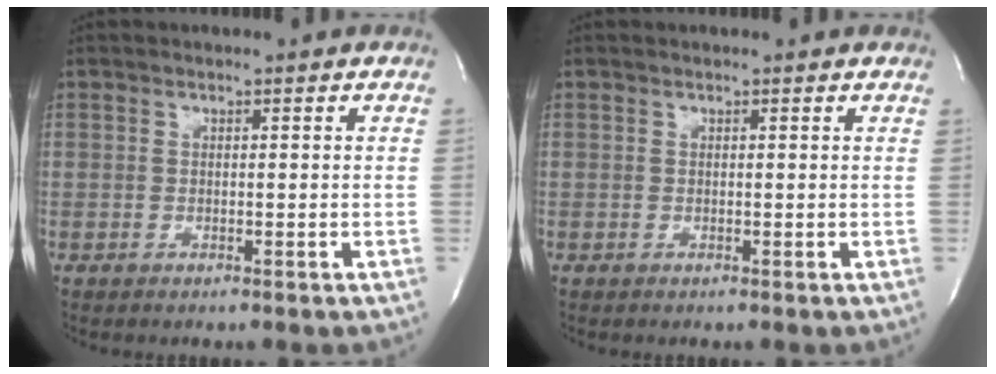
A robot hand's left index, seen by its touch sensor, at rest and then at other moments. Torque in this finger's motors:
{"motor_torque": [0.22, -0.25, -0.04, -0.08]}